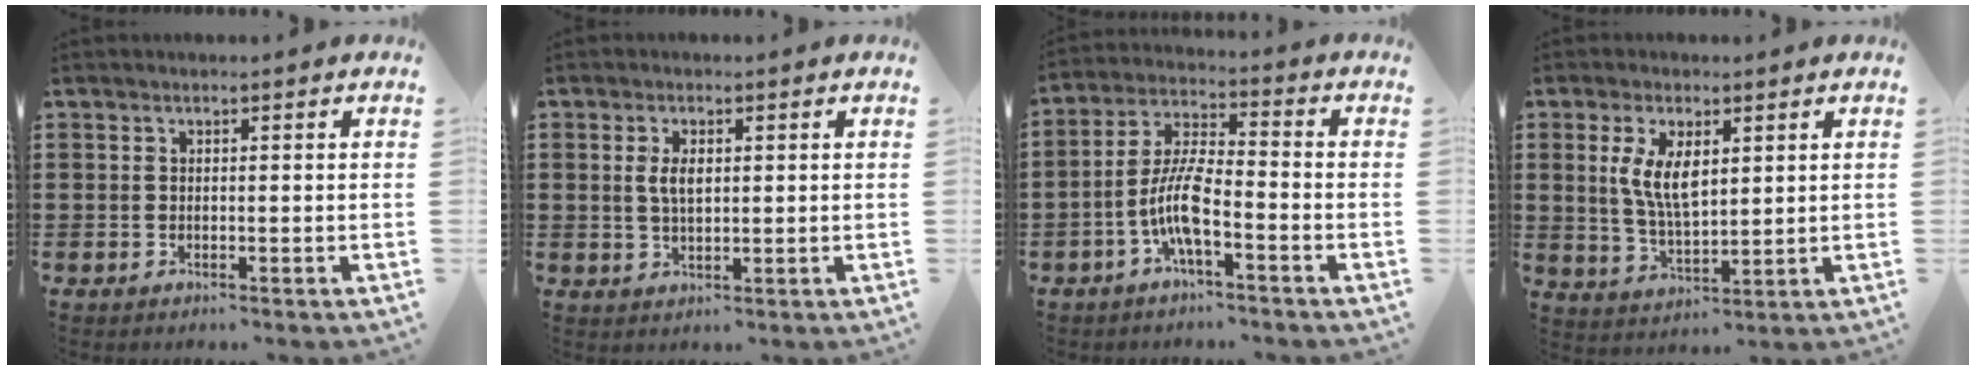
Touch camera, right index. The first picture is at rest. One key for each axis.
{"total": 3.3, "fx": 0.6, "fy": 1.5, "fz": 2.9, "tx": -0.060, "ty": 0.006, "tz": 0.009}
{"total": 8.4, "fx": -3.4, "fy": 2.1, "fz": 7.4, "tx": -0.178, "ty": -0.012, "tz": -0.073}
{"total": 6.9, "fx": 1.9, "fy": 3.0, "fz": 5.9, "tx": -0.119, "ty": 0.007, "tz": 0.033}